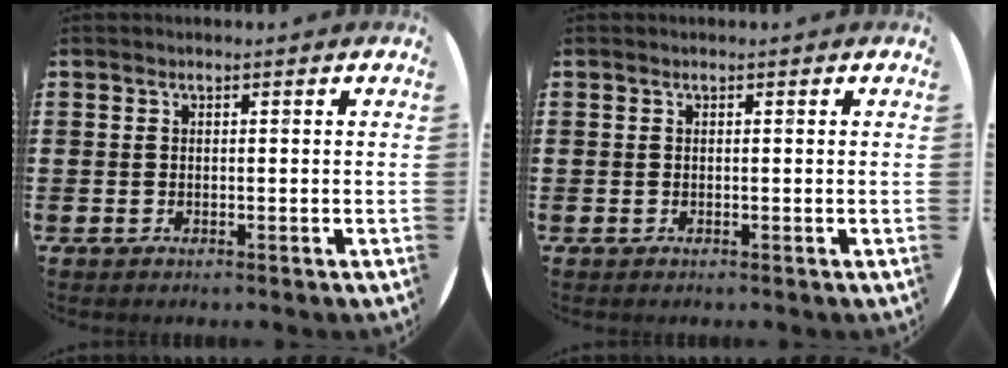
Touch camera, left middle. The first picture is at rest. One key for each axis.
{"total": 0.0}